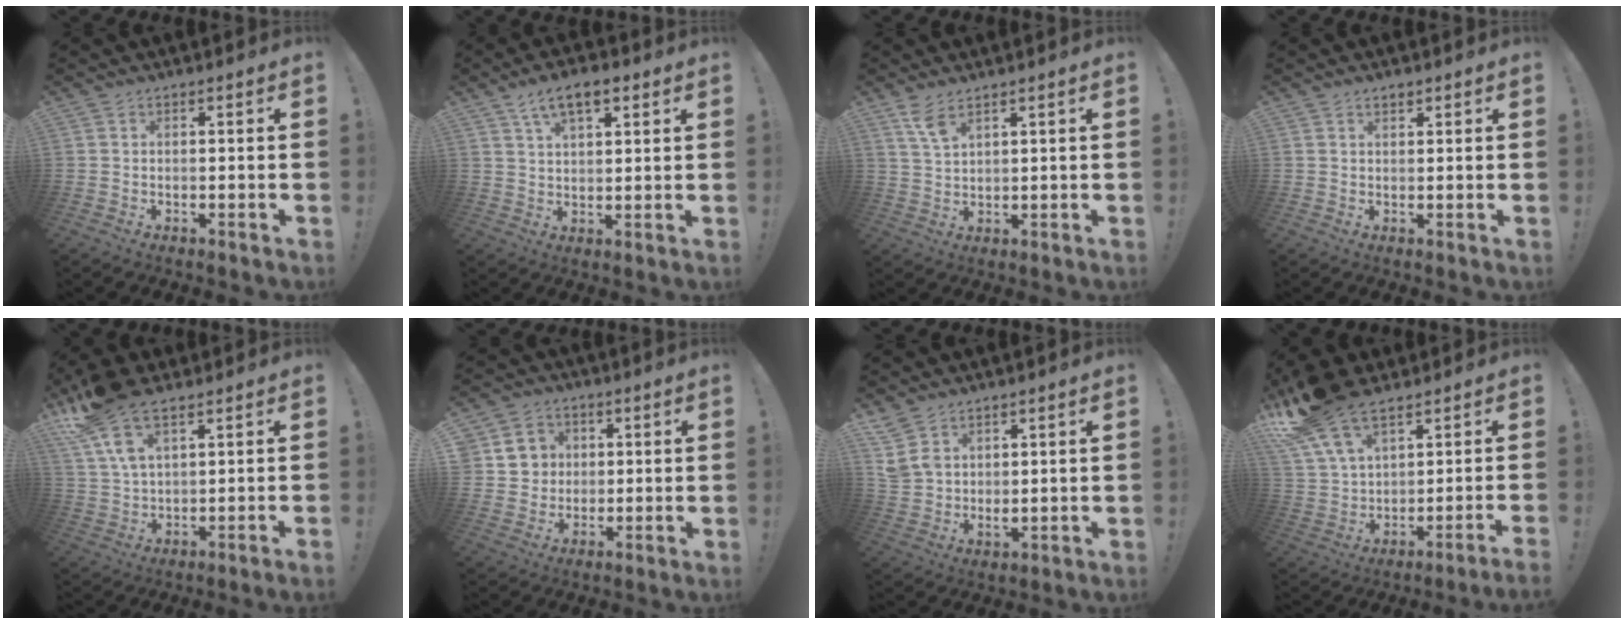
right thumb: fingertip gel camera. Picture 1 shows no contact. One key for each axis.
{"total": 8.7, "fx": 4.9, "fy": 3.8, "fz": 6.2, "tx": -0.094, "ty": -0.011, "tz": 0.087}
{"total": 5.6, "fx": 3.9, "fy": 1.8, "fz": 3.6, "tx": -0.063, "ty": -0.022, "tz": 0.069}
{"total": 1.4, "fx": 1.1, "fy": 0.6, "fz": 0.6, "tx": 0.003, "ty": -0.009, "tz": 0.018}
{"total": 10.8, "fx": 6.5, "fy": 3.6, "fz": 7.9, "tx": -0.156, "ty": -0.030, "tz": 0.125}
{"total": 8.7, "fx": 2.0, "fy": 8.3, "fz": 1.5, "tx": -0.016, "ty": -0.007, "tz": 0.047}
{"total": 7.3, "fx": 5.3, "fy": 4.2, "fz": 2.8, "tx": -0.049, "ty": -0.030, "tz": 0.107}
{"total": 12.6, "fx": 7.4, "fy": 4.6, "fz": 9.1, "tx": -0.170, "ty": -0.032, "tz": 0.143}